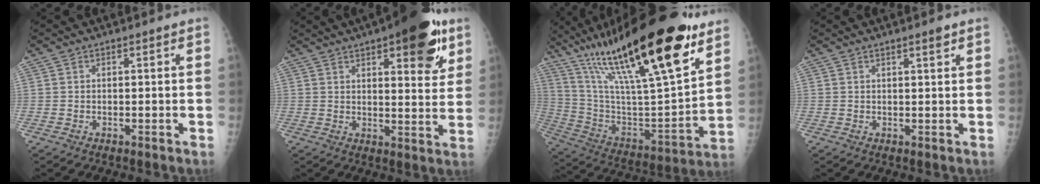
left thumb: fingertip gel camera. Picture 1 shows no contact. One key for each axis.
{"total": 15.5, "fx": 8.1, "fy": 5.4, "fz": 12.0, "tx": -0.123, "ty": -0.030, "tz": 0.105}
{"total": 33.5, "fx": 20.3, "fy": 7.3, "fz": 25.6, "tx": -0.428, "ty": -0.051, "tz": 0.350}
{"total": 1.7, "fx": 1.1, "fy": 0.2, "fz": 1.2, "tx": -0.016, "ty": -0.006, "tz": 0.017}